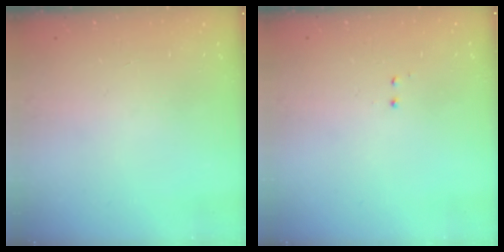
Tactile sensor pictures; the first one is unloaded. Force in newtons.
{"total": 0.5, "press": 0.5, "slide": 0.3}